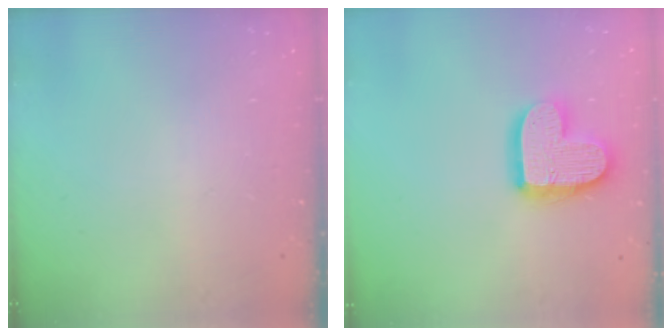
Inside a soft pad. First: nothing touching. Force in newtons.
{"total": 16.1, "press": 16.1, "slide": 1.3}